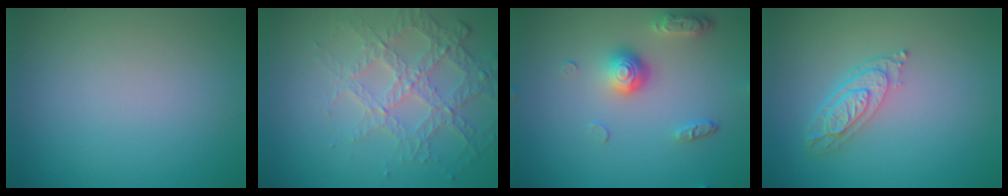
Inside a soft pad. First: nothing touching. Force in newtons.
{"total": 3.8, "press": 3.3, "slide": 1.9}
{"total": 3.6, "press": 2.7, "slide": 2.3}
{"total": 3.6, "press": 2.7, "slide": 2.4}